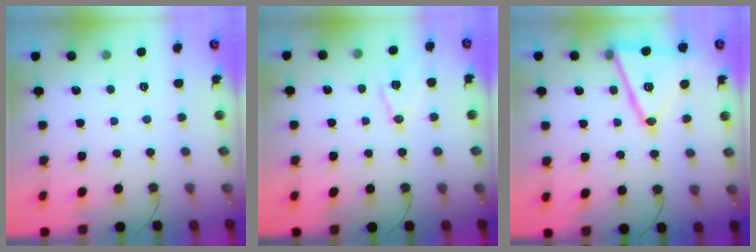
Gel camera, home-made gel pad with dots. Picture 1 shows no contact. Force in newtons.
{"total": 10.4, "press": 10.4, "slide": 1.1}
{"total": 18.7, "press": 18.4, "slide": 3.3}